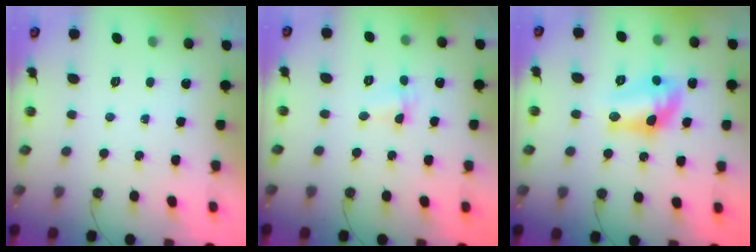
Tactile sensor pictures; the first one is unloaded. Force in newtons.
{"total": 1.7, "press": 1.5, "slide": 0.7}
{"total": 11.5, "press": 11.4, "slide": 0.8}